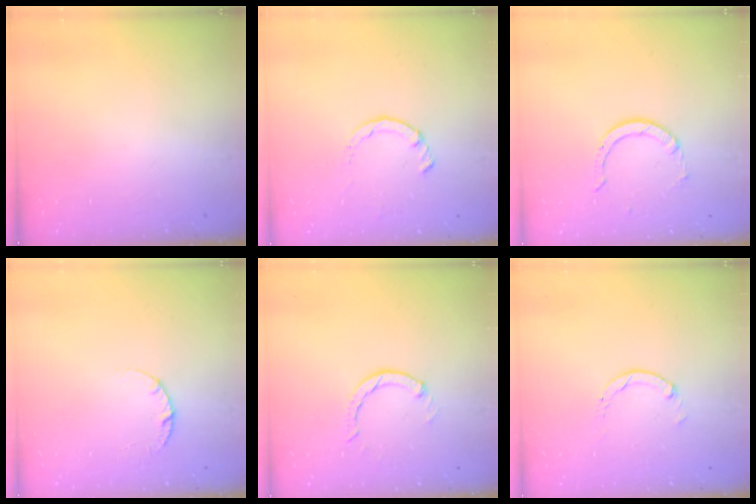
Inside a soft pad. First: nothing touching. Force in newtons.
{"total": 2.8, "press": 2.8, "slide": 0.4}
{"total": 1.7, "press": 1.7, "slide": 0.1}
{"total": 3.6, "press": 3.5, "slide": 0.5}
{"total": 1.3, "press": 1.2, "slide": 0.3}
{"total": 0.0}